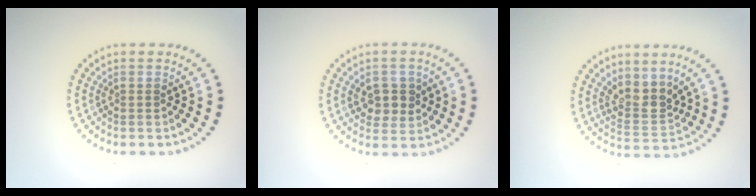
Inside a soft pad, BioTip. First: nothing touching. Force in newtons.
{"total": 2.9, "press": 2.8, "slide": 0.8}
{"total": 3.1, "press": 2.4, "slide": 1.9}